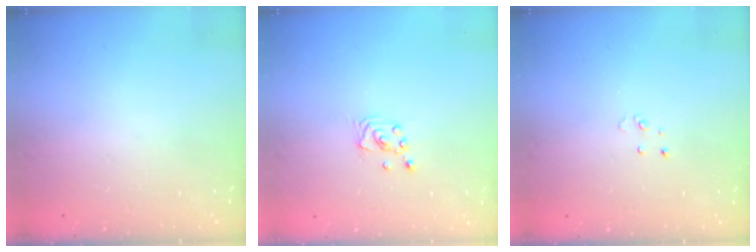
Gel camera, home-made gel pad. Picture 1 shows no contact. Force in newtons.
{"total": 2.3, "press": 2.3, "slide": 0.2}
{"total": 2.5, "press": 2.5, "slide": 0.2}